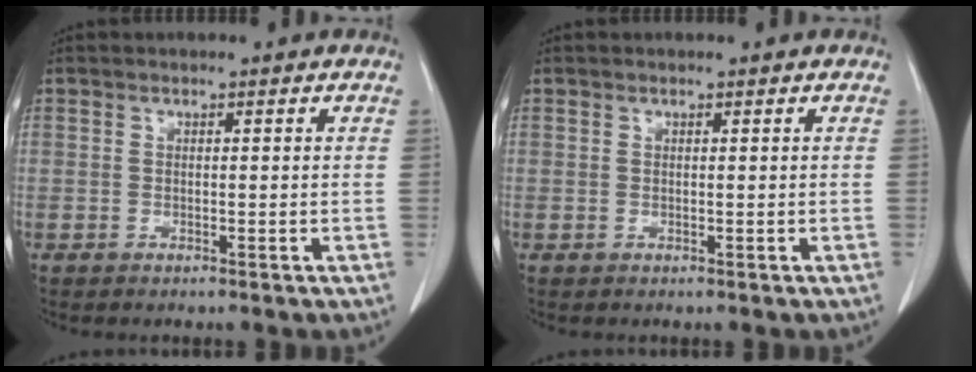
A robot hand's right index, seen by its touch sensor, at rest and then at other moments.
{"total": 0.0}